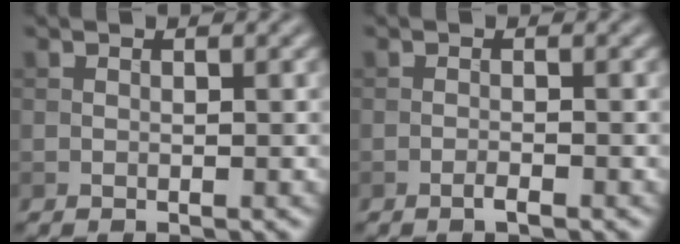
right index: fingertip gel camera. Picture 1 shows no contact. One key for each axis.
{"total": 0.9, "fx": -0.6, "fy": 0.1, "fz": 0.6, "tx": -0.011, "ty": 0.002, "tz": -0.012}